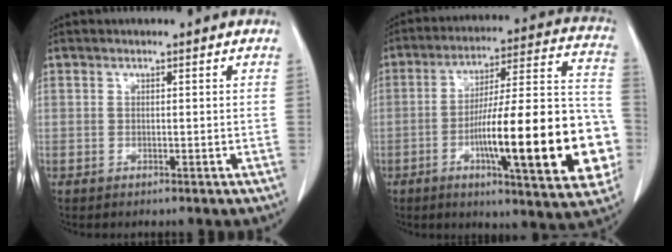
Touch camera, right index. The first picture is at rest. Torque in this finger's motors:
{"motor_torque": [2.14, 0.00, 0.84, 0.21]}